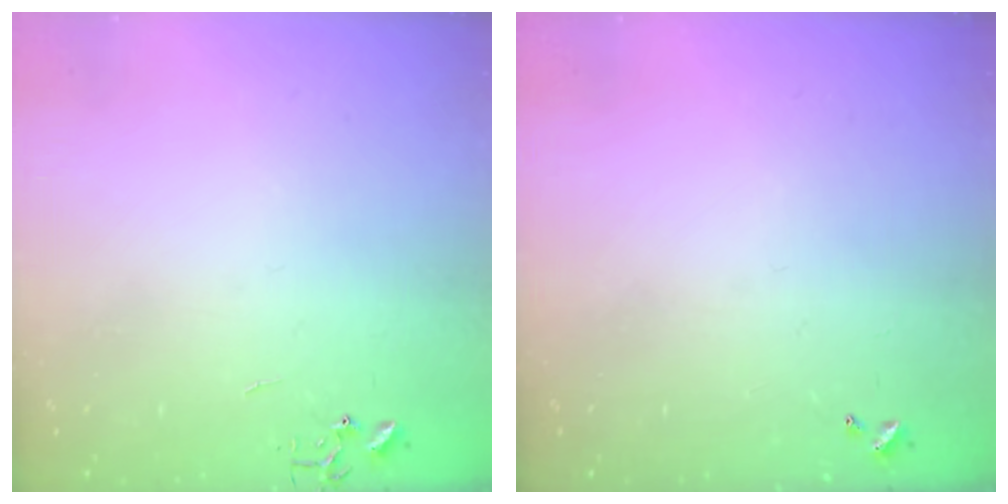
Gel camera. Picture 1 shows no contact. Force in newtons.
{"total": 0.0}